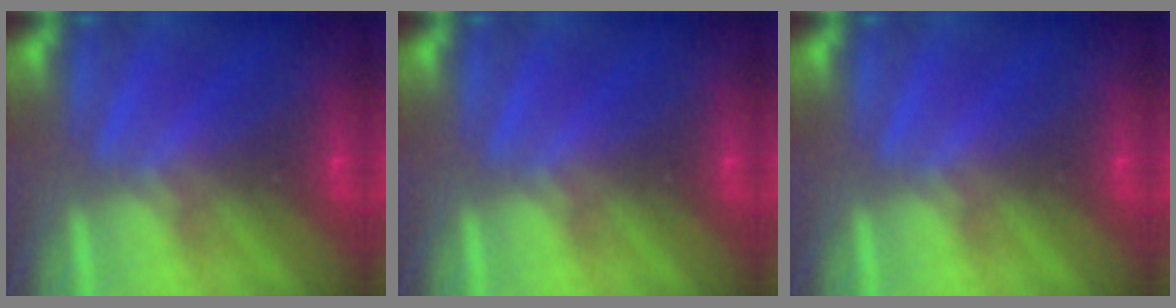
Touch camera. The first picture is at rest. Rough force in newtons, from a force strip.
{"total": 0.0}
{"total": 0.0}